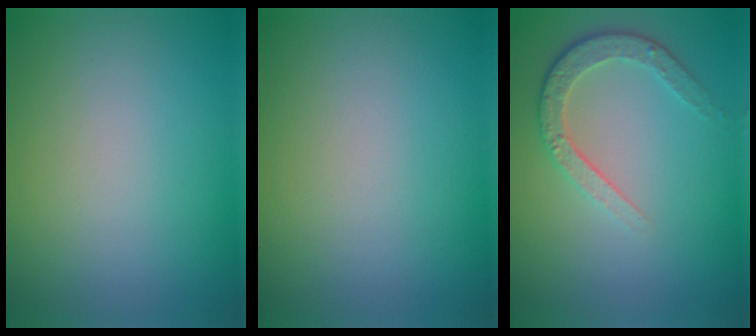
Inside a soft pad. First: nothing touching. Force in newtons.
{"total": 0.0}
{"total": 3.4, "press": 2.7, "slide": 2.0}